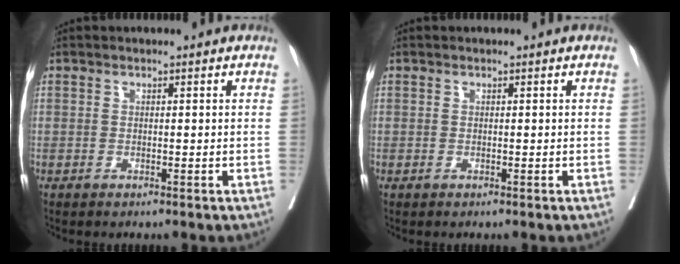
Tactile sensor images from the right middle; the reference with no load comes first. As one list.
[{"total": 0.0}]